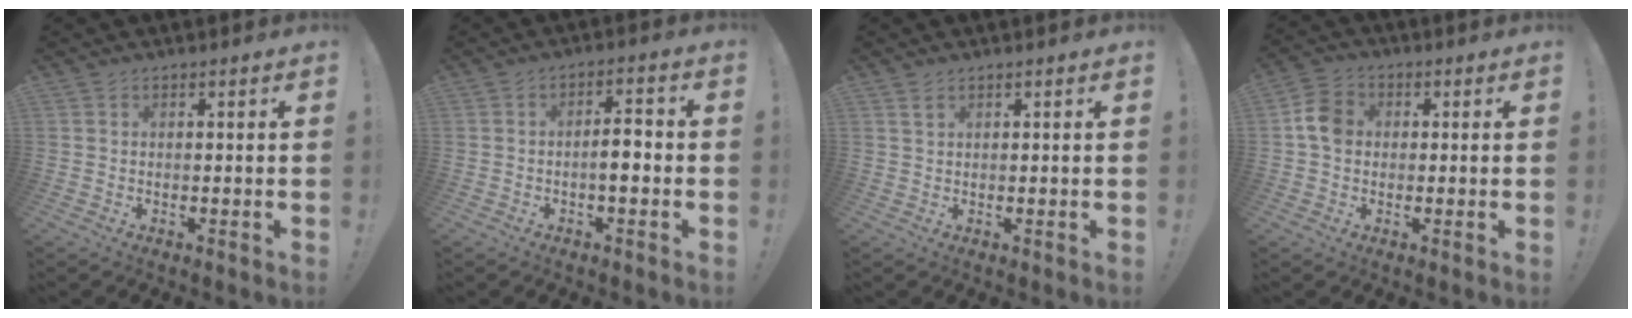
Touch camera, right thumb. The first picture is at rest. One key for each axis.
{"total": 5.9, "fx": -1.5, "fy": 2.0, "fz": 5.3, "tx": -0.079, "ty": 0.009, "tz": -0.030}
{"total": 1.5, "fx": 1.0, "fy": 0.8, "fz": 0.8, "tx": -0.012, "ty": -0.003, "tz": 0.018}
{"total": 7.8, "fx": 0.5, "fy": 6.3, "fz": 4.6, "tx": -0.072, "ty": 0.016, "tz": 0.013}